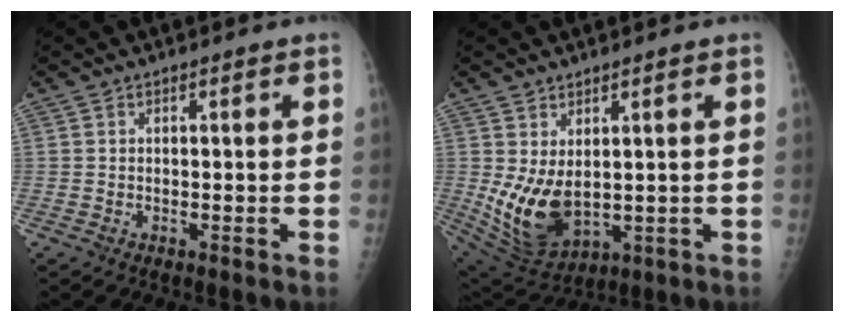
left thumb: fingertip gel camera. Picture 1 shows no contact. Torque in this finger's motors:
{"motor_torque": [0.14, 0.64, 0.67, -0.19, 0.17]}